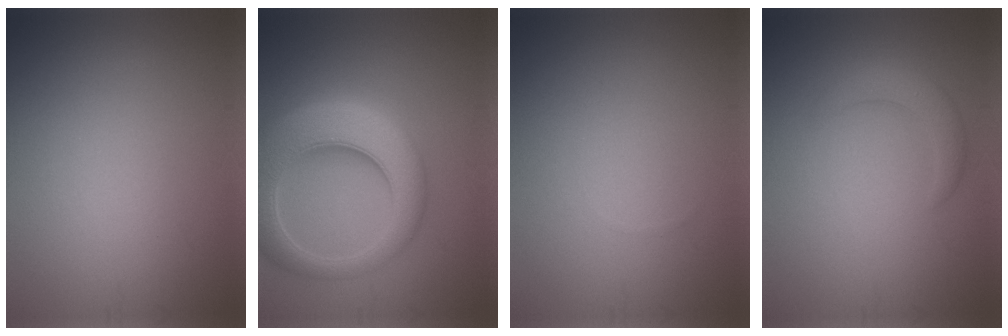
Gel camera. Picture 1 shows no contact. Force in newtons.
{"total": 9.7, "press": 9.7, "slide": 0.6}
{"total": 0.0}
{"total": 2.5, "press": 2.5, "slide": 0.2}